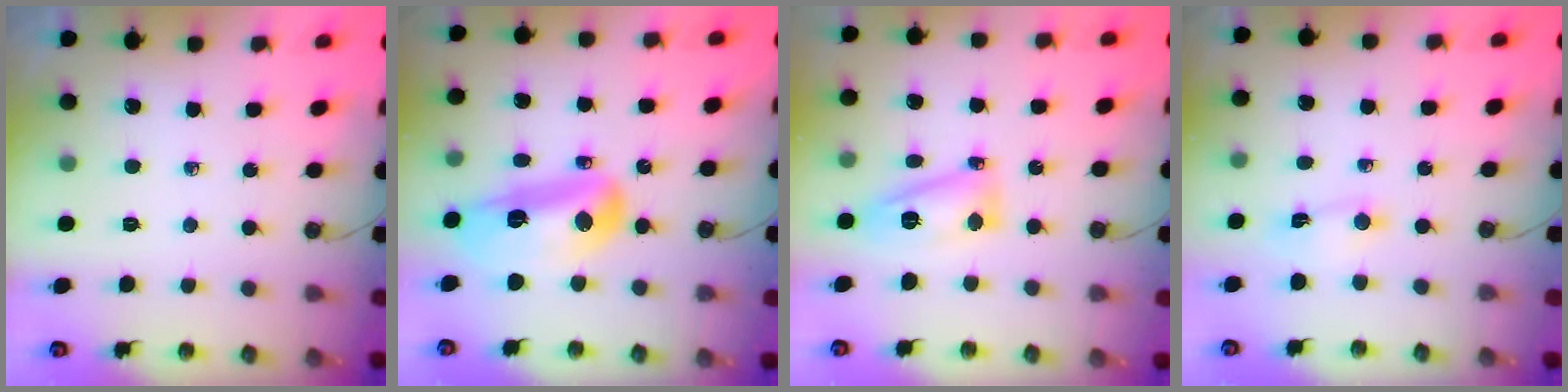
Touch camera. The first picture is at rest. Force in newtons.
{"total": 26.1, "press": 20.0, "slide": 16.7}
{"total": 11.9, "press": 11.8, "slide": 1.2}
{"total": 2.2, "press": 2.1, "slide": 0.3}